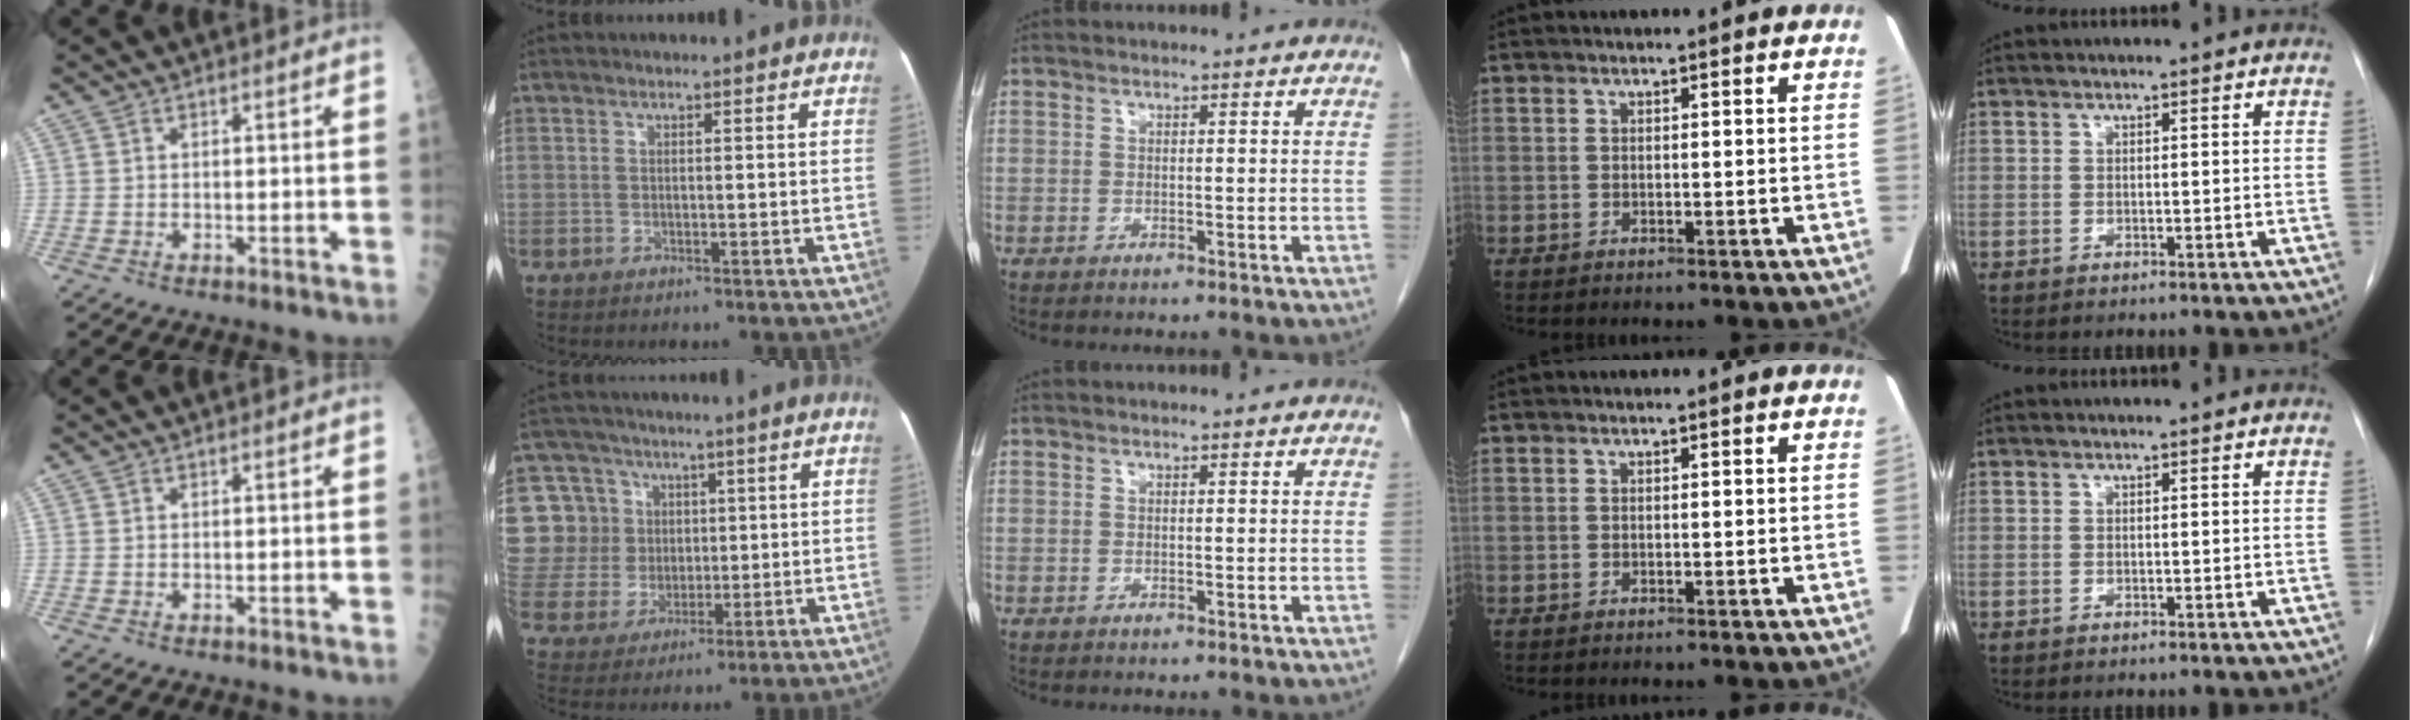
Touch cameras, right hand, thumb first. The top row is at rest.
{"index": {"total": 15.5, "force": [4.4, 14.1, 4.8], "torque": [-0.152, 0.058, 0.102]}}